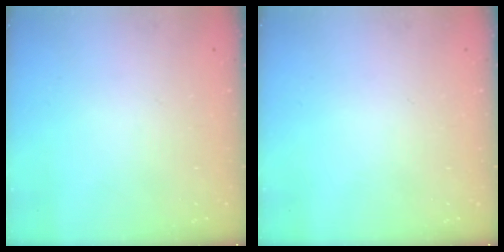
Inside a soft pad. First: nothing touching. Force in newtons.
{"total": 0.0}